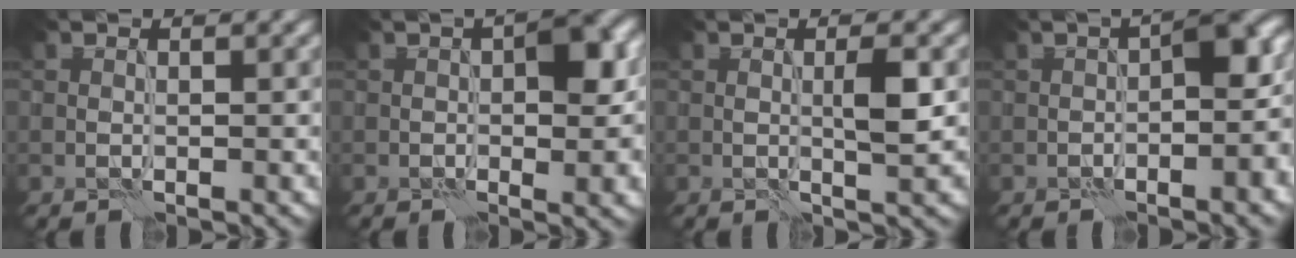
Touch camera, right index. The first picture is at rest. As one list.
[{"total": 5.9, "force": [-0.1, 2.3, 5.4], "torque": [-0.066, 0.012, -0.007]}, {"total": 2.6, "force": [0.0, 0.3, 2.6], "torque": [-0.048, 0.003, -0.001]}, {"total": 5.3, "force": [-1.1, 1.5, 4.9], "torque": [-0.064, 0.019, -0.023]}]